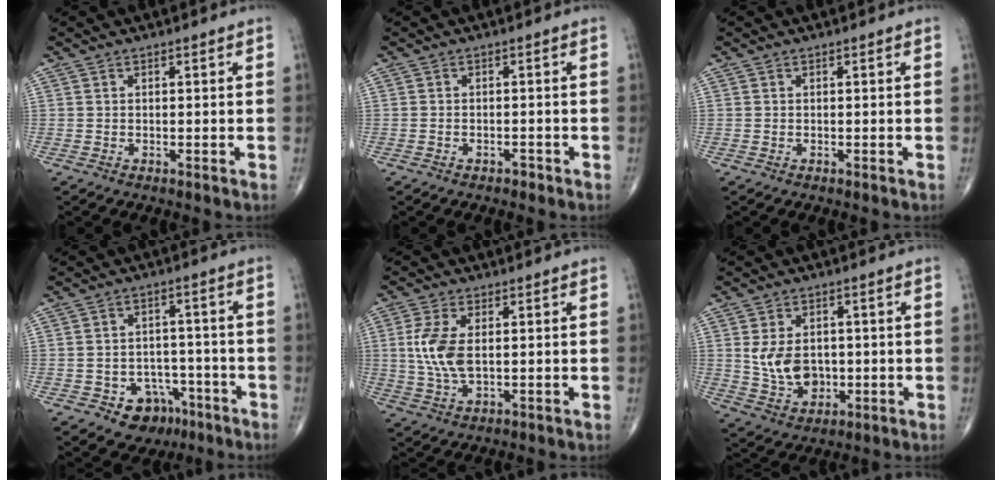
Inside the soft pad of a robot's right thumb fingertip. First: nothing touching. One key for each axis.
{"total": 1.2, "fx": -0.9, "fy": 0.7, "fz": 0.4, "tx": -0.008, "ty": 0.007, "tz": -0.013}
{"total": 0.0}
{"total": 8.4, "fx": -4.5, "fy": 6.3, "fz": 3.1, "tx": -0.013, "ty": 0.040, "tz": -0.058}
{"total": 8.1, "fx": 0.8, "fy": 4.1, "fz": 6.9, "tx": -0.160, "ty": -0.005, "tz": 0.020}
{"total": 8.9, "fx": 0.3, "fy": 6.4, "fz": 6.1, "tx": -0.091, "ty": -0.005, "tz": 0.019}